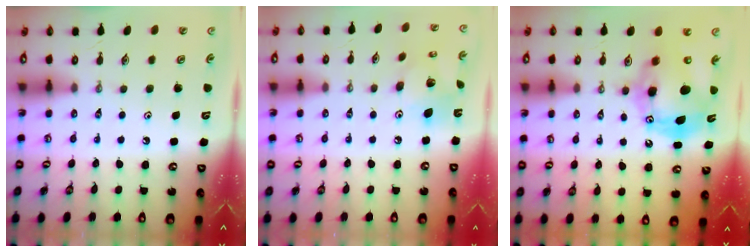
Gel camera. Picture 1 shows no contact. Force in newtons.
{"total": 11.3, "press": 11.3, "slide": 0.8}
{"total": 15.5, "press": 15.3, "slide": 2.8}